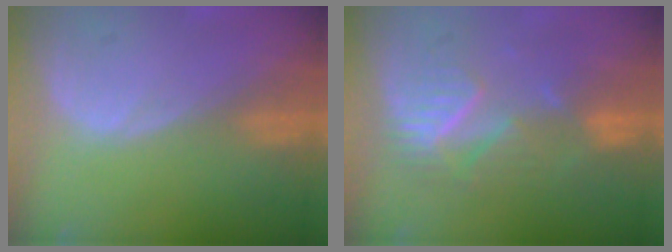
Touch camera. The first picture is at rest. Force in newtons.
{"total": 9.0, "press": 7.9, "slide": 4.4}